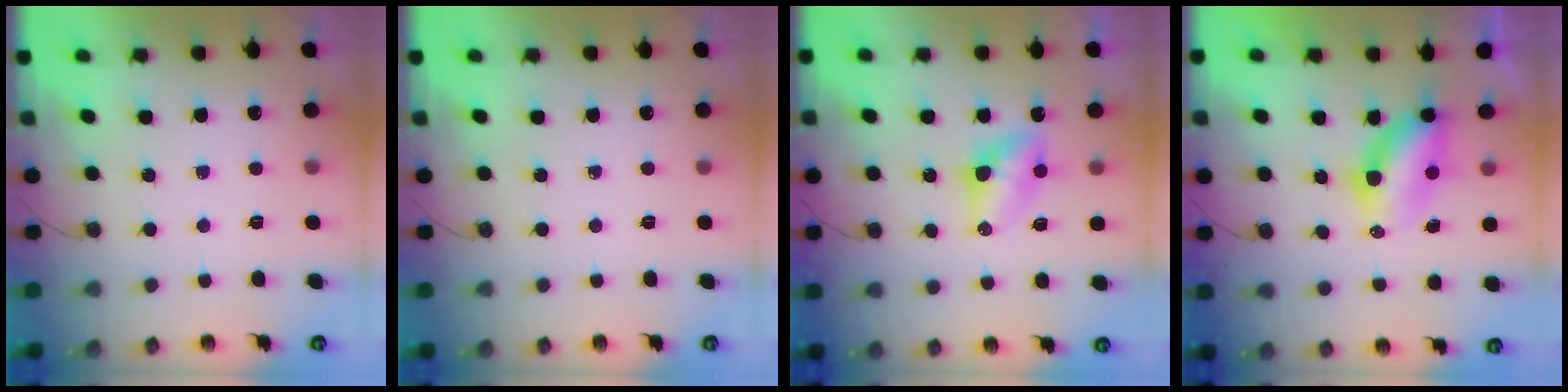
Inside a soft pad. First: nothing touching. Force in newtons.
{"total": 0.0}
{"total": 4.6, "press": 4.5, "slide": 0.4}
{"total": 7.6, "press": 6.8, "slide": 3.3}